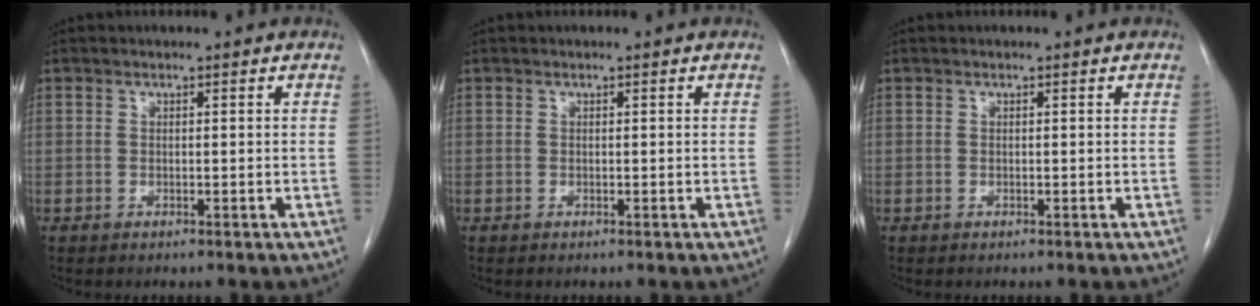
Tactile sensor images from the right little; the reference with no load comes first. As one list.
[{"total": 0.0}, {"total": 0.0}]